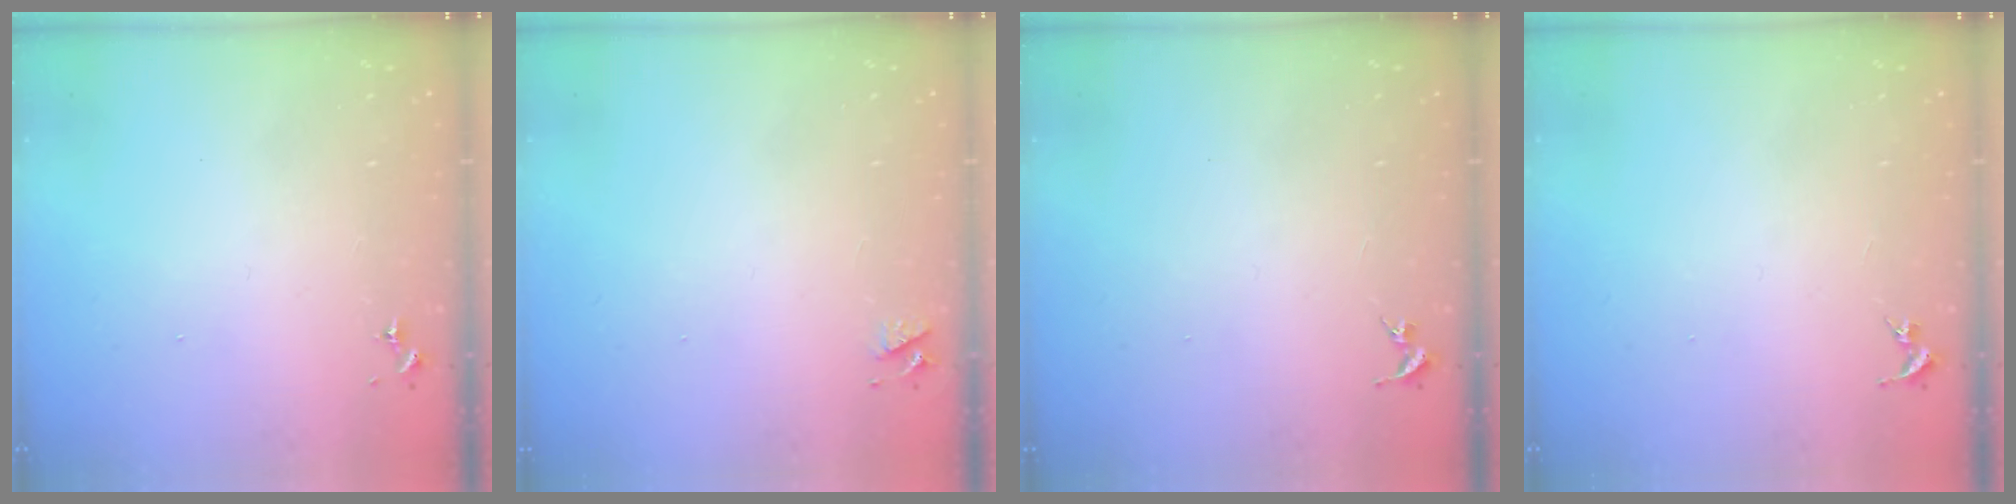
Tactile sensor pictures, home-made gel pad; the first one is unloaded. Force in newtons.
{"total": 3.6, "press": 3.5, "slide": 0.6}
{"total": 0.0}
{"total": 0.0}